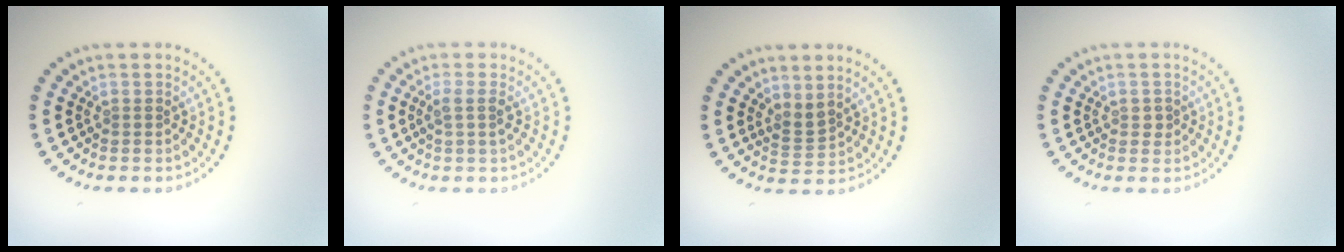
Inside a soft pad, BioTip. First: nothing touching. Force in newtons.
{"total": 1.5, "press": 1.2, "slide": 0.9}
{"total": 1.8, "press": 1.3, "slide": 1.3}
{"total": 1.0, "press": 1.0, "slide": 0.1}